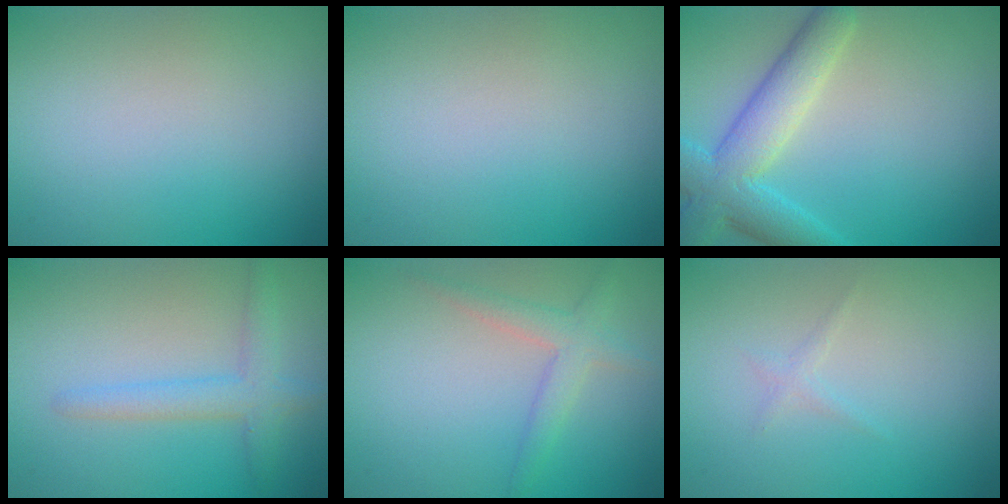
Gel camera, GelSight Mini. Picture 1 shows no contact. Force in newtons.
{"total": 0.0}
{"total": 6.3, "press": 6.3, "slide": 0.3}
{"total": 2.8, "press": 2.8, "slide": 0.2}
{"total": 2.4, "press": 2.4, "slide": 0.1}
{"total": 0.7, "press": 0.7, "slide": 0.1}